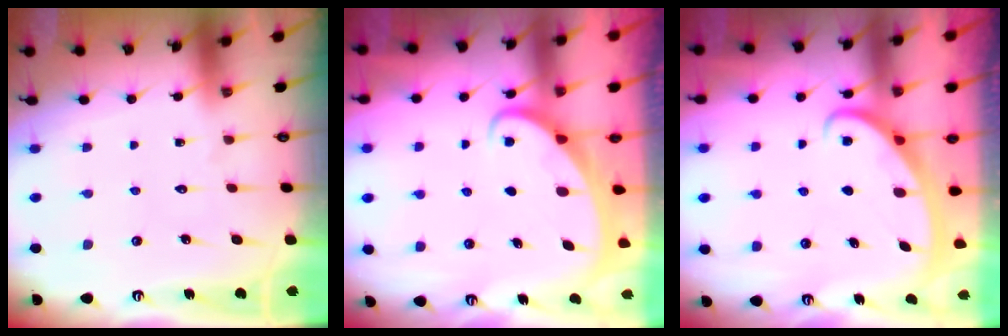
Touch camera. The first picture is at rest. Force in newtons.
{"total": 2.2, "press": 2.2, "slide": 0.0}
{"total": 2.7, "press": 2.7, "slide": 0.3}